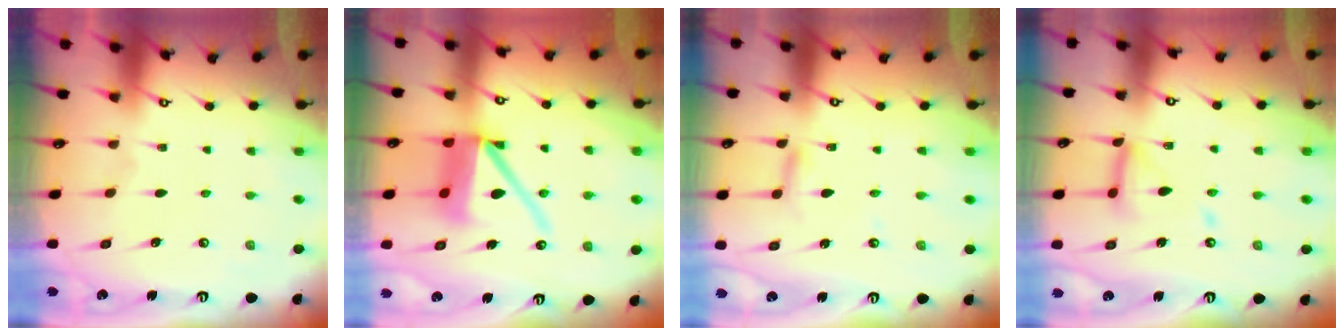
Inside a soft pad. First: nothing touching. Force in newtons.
{"total": 13.7, "press": 13.6, "slide": 1.6}
{"total": 2.7, "press": 2.7, "slide": 0.3}
{"total": 12.3, "press": 12.3, "slide": 1.1}